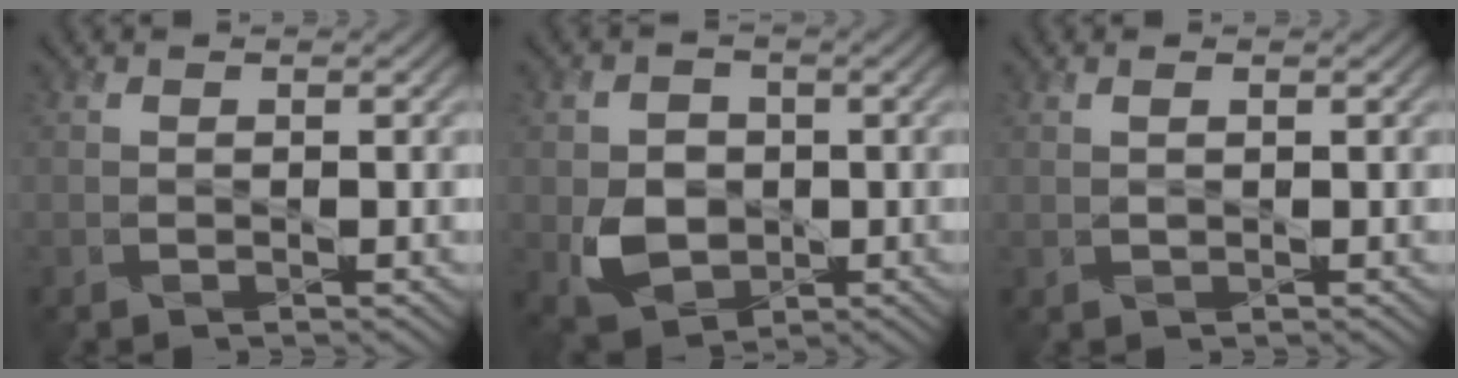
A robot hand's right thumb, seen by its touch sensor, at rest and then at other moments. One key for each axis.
{"total": 6.3, "fx": -1.0, "fy": 5.1, "fz": 3.5, "tx": -0.074, "ty": -0.010, "tz": -0.021}
{"total": 0.8, "fx": 0.4, "fy": 0.3, "fz": 0.7, "tx": -0.017, "ty": 0.001, "tz": 0.007}